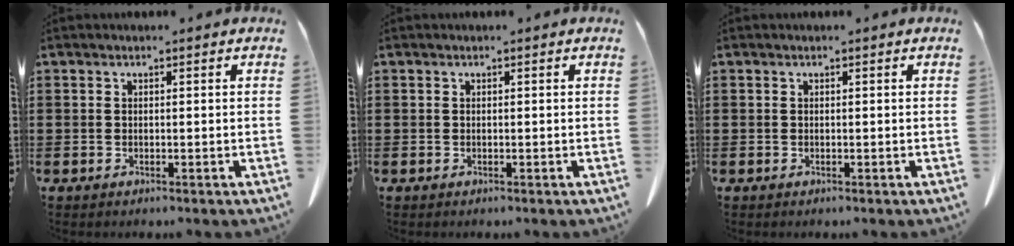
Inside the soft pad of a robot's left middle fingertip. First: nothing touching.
{"total": 0.0}
{"total": 0.0}